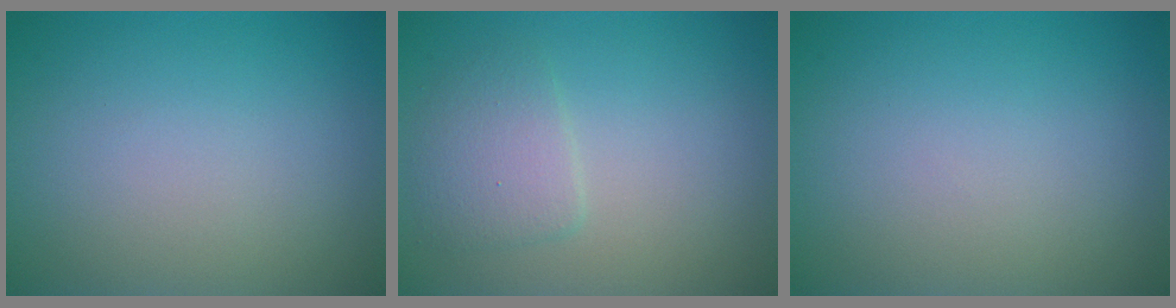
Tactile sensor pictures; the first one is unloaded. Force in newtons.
{"total": 2.4, "press": 2.4, "slide": 0.0}
{"total": 0.0}